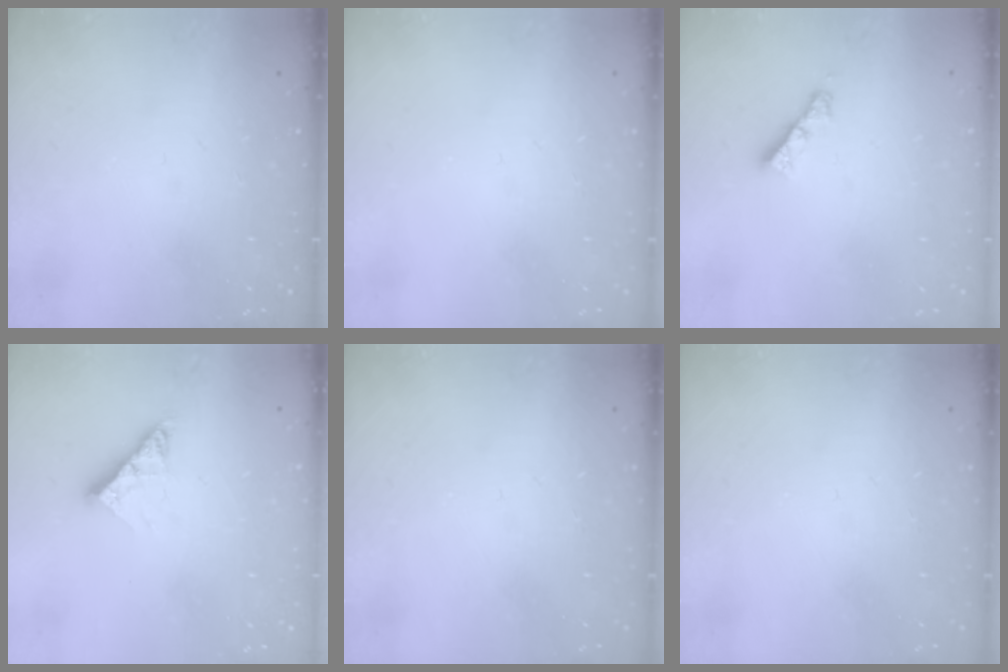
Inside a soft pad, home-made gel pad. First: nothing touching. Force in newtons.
{"total": 0.0}
{"total": 3.3, "press": 3.3, "slide": 0.2}
{"total": 7.6, "press": 7.6, "slide": 0.7}
{"total": 0.0}
{"total": 0.0}